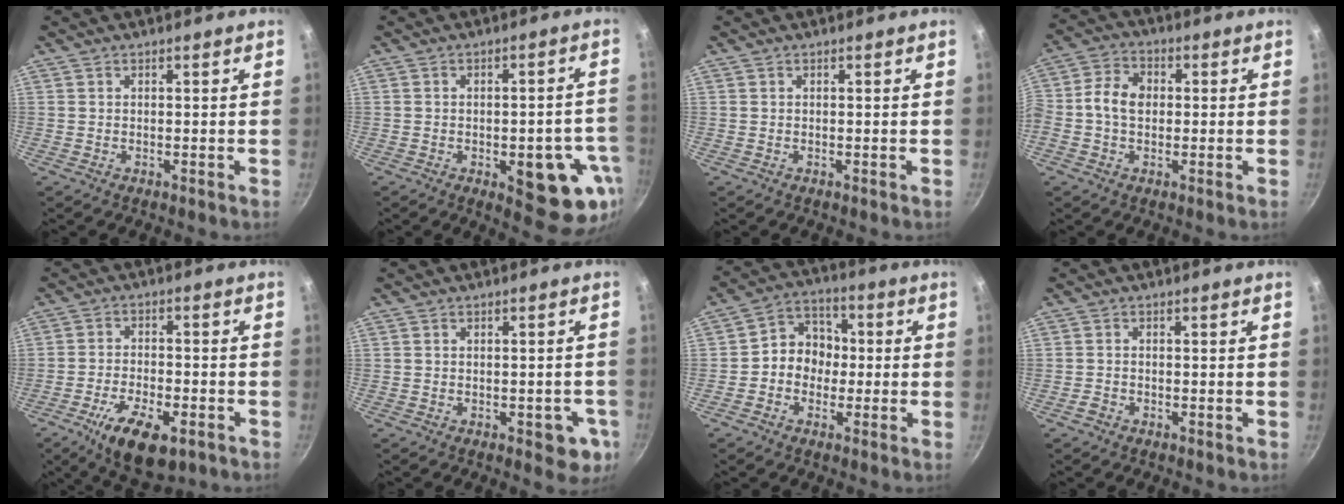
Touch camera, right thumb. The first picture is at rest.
{"total": 13.8, "force": [-4.4, 6.0, 11.6], "torque": [-0.090, 0.014, -0.051]}
{"total": 0.0}
{"total": 7.3, "force": [0.1, 5.4, 4.9], "torque": [-0.081, 0.015, -0.020]}
{"total": 12.6, "force": [-6.1, 5.6, 9.5], "torque": [-0.153, 0.019, -0.095]}
{"total": 6.1, "force": [-2.0, 3.3, 4.8], "torque": [-0.025, 0.014, -0.021]}
{"total": 8.5, "force": [-0.6, 7.4, 4.1], "torque": [-0.019, 0.028, -0.026]}
{"total": 1.4, "force": [-0.9, 1.0, 0.4], "torque": [-0.010, 0.009, -0.018]}